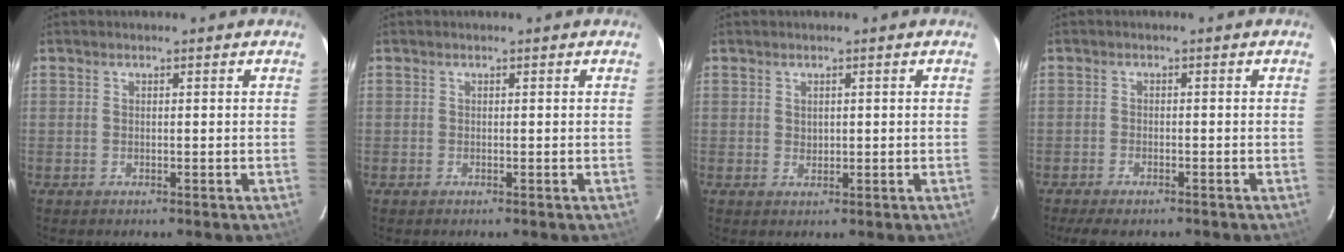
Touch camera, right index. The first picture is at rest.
{"total": 0.0}
{"total": 1.0, "force": [0.5, 0.9, 0.2], "torque": [0.000, 0.001, 0.012]}
{"total": 5.1, "force": [-4.1, 1.6, 2.5], "torque": [-0.069, -0.017, -0.065]}